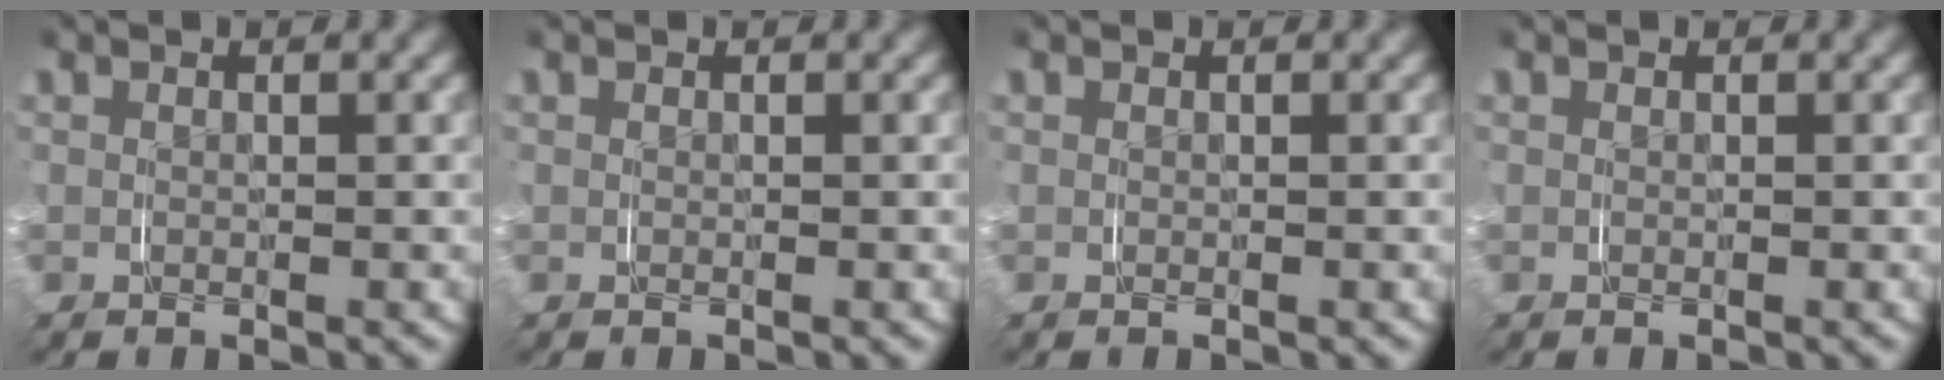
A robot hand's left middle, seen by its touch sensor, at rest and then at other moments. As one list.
[{"total": 0.0}, {"total": 0.0}, {"total": 0.0}]